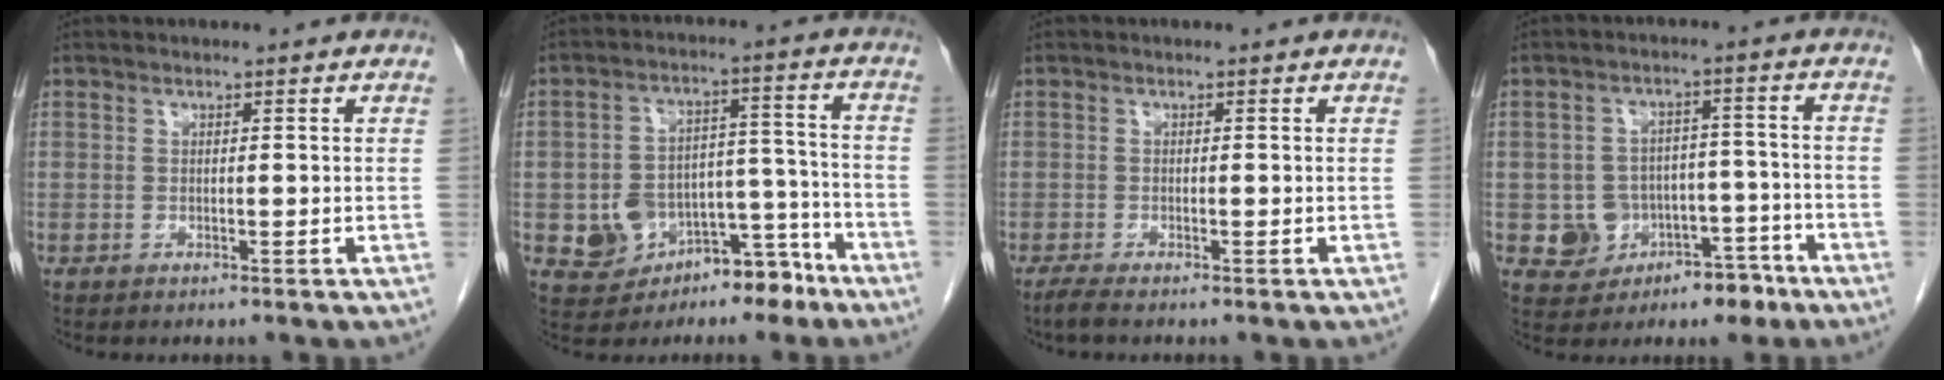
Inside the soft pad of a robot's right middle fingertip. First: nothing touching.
{"total": 11.1, "force": [-6.4, 6.9, 6.0], "torque": [-0.086, 0.040, -0.087]}
{"total": 1.4, "force": [-1.2, -0.1, 0.8], "torque": [-0.028, -0.008, -0.026]}
{"total": 8.3, "force": [-4.1, 6.8, 2.4], "torque": [-0.027, 0.030, -0.050]}